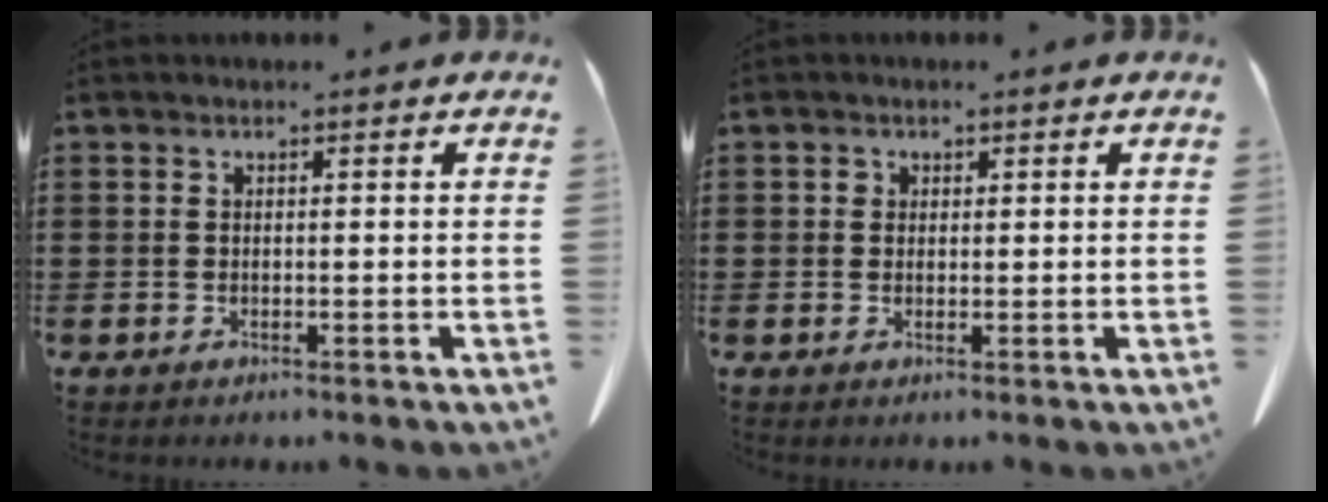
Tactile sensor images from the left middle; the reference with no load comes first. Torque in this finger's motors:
{"motor_torque": [1.42, 0.72, -0.01, 0.01]}